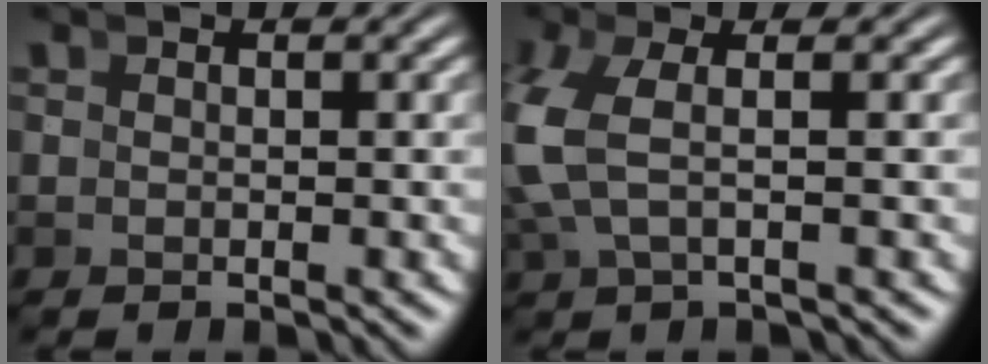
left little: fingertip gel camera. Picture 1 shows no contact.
{"total": 4.0, "force": [0.1, 2.1, 3.4], "torque": [-0.090, 0.002, 0.001]}